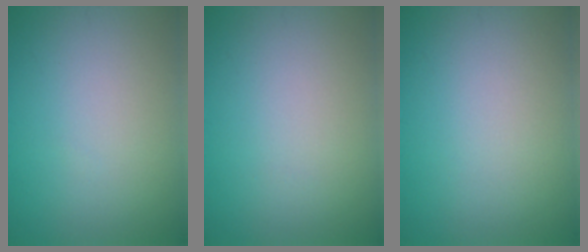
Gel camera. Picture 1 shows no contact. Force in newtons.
{"total": 0.0}
{"total": 0.0}